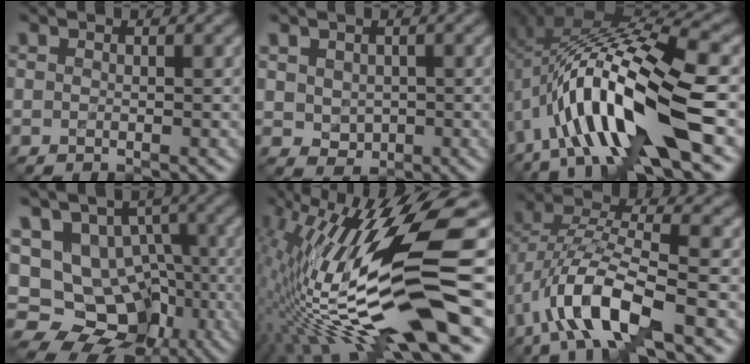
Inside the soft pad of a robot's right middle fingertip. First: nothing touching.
{"total": 2.1, "force": [0.2, 1.8, 1.1], "torque": [-0.024, -0.006, 0.008]}
{"total": 14.6, "force": [-2.7, 5.0, 13.4], "torque": [-0.249, 0.009, -0.047]}
{"total": 13.2, "force": [-3.8, 10.6, 7.0], "torque": [-0.110, 0.005, -0.057]}
{"total": 14.7, "force": [-0.4, 3.6, 14.2], "torque": [-0.271, 0.002, 0.002]}
{"total": 9.6, "force": [-4.1, 3.3, 8.0], "torque": [-0.165, 0.006, -0.086]}